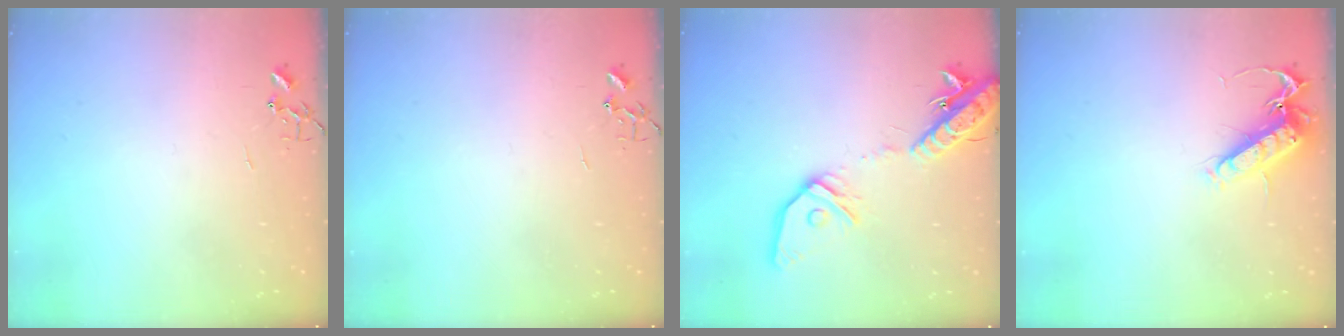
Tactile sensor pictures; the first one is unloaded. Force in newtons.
{"total": 0.0}
{"total": 18.0, "press": 17.6, "slide": 3.9}
{"total": 14.1, "press": 13.9, "slide": 1.9}